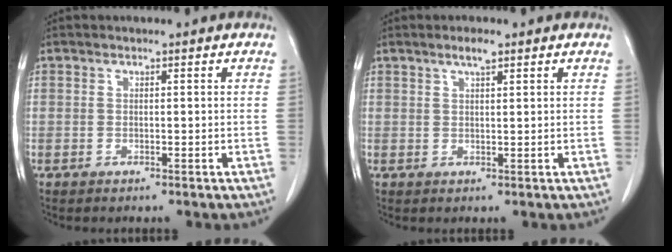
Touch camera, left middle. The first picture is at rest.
{"total": 2.1, "force": [1.5, 0.3, 1.5], "torque": [-0.030, 0.003, 0.027]}